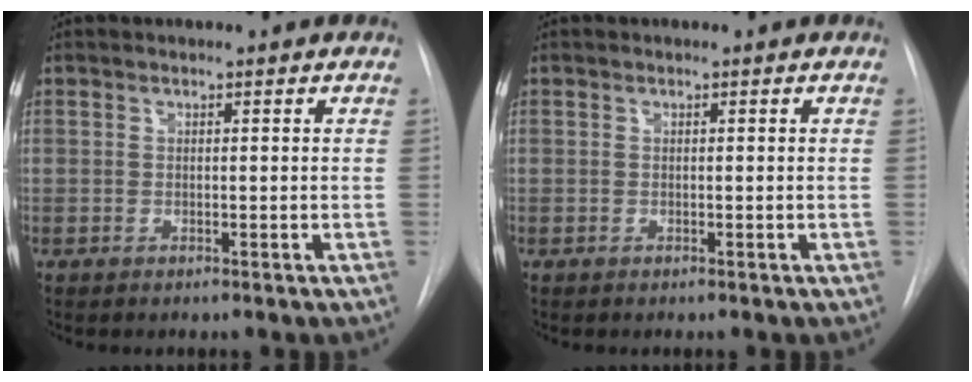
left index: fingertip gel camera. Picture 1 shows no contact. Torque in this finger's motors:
{"motor_torque": [0.00, 0.00, 0.00, 0.00]}